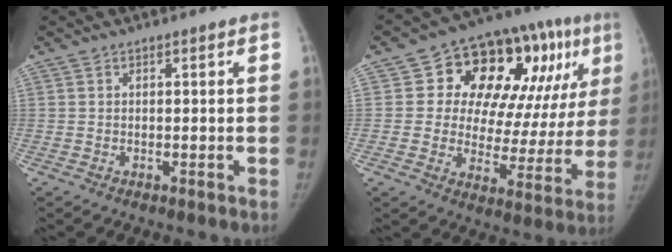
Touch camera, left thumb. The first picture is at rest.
{"total": 22.7, "force": [8.5, 12.2, 17.2], "torque": [-0.187, 0.007, 0.122]}